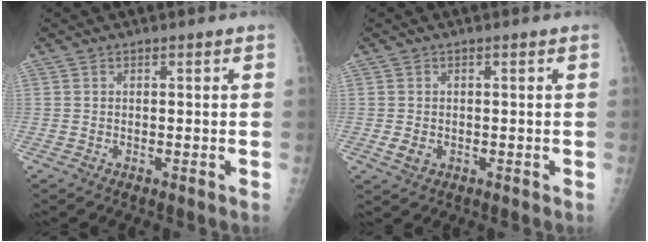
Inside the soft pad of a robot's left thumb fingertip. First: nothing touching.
{"total": 2.3, "force": [-0.4, 1.8, 1.3], "torque": [-0.022, -0.003, 0.000]}